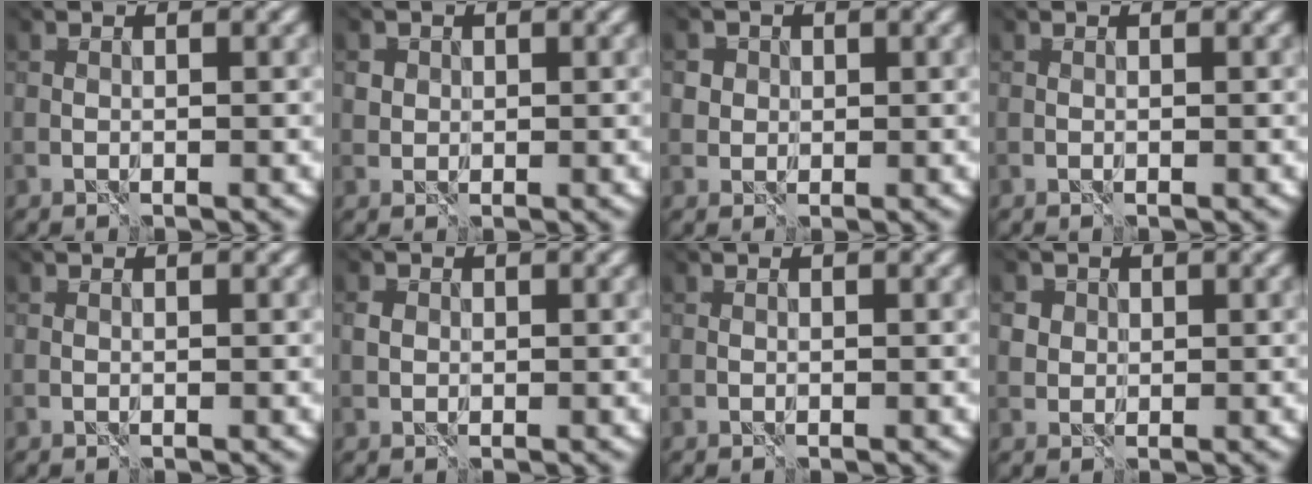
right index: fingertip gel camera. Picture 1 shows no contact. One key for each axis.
{"total": 1.2, "fx": 0.7, "fy": 0.9, "fz": -0.2, "tx": 0.001, "ty": 0.006, "tz": 0.010}
{"total": 2.4, "fx": 1.2, "fy": 2.1, "fz": 0.4, "tx": 0.003, "ty": 0.010, "tz": 0.001}
{"total": 0.0}
{"total": 0.0}
{"total": 0.8, "fx": 0.2, "fy": 0.8, "fz": 0.1, "tx": -0.004, "ty": 0.003, "tz": 0.003}
{"total": 0.0}
{"total": 2.5, "fx": 1.4, "fy": 2.0, "fz": 0.4, "tx": -0.001, "ty": 0.009, "tz": 0.008}